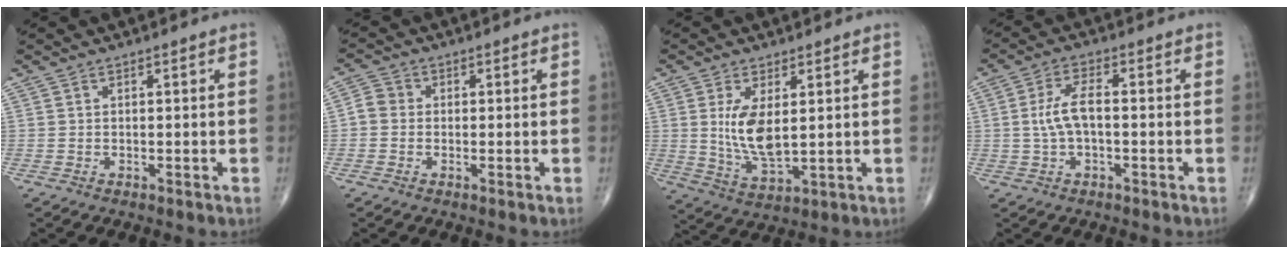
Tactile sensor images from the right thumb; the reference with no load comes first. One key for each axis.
{"total": 3.0, "fx": -0.3, "fy": 2.7, "fz": 1.3, "tx": -0.016, "ty": 0.008, "tz": -0.015}
{"total": 8.9, "fx": 1.6, "fy": 3.9, "fz": 7.9, "tx": -0.149, "ty": -0.024, "tz": 0.043}
{"total": 6.0, "fx": -0.3, "fy": 2.7, "fz": 5.4, "tx": -0.117, "ty": 0.019, "tz": -0.009}